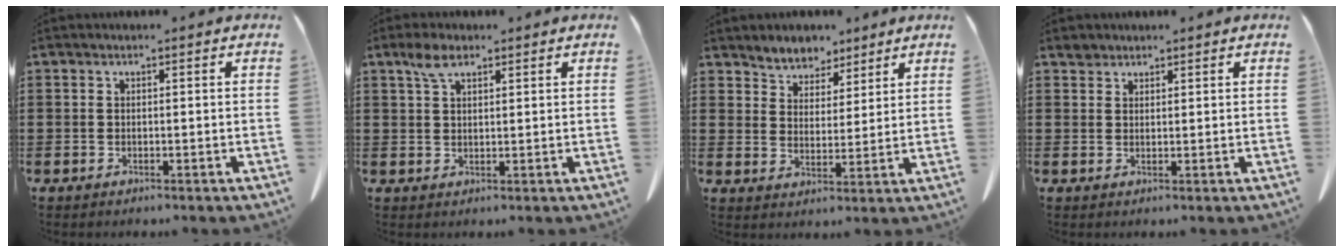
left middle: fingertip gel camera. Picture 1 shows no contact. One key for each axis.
{"total": 3.8, "fx": 2.3, "fy": 1.6, "fz": 2.6, "tx": -0.059, "ty": 0.004, "tz": 0.042}
{"total": 4.7, "fx": 4.2, "fy": 1.9, "fz": -0.5, "tx": -0.015, "ty": -0.017, "tz": 0.079}
{"total": 1.7, "fx": 1.5, "fy": 0.6, "fz": 0.2, "tx": -0.009, "ty": 0.000, "tz": 0.032}